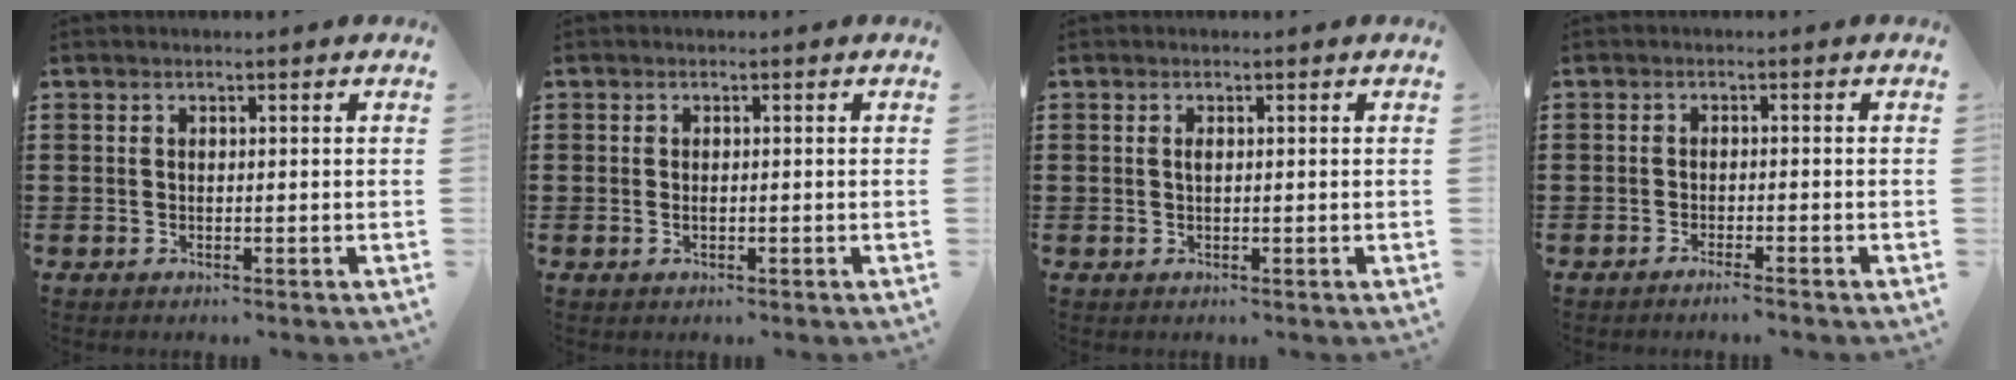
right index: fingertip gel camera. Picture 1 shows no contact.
{"total": 0.8, "force": [-0.1, 0.3, 0.7], "torque": [-0.016, -0.002, -0.002]}
{"total": 0.7, "force": [0.1, 0.2, 0.7], "torque": [-0.014, -0.001, 0.002]}
{"total": 1.5, "force": [-1.3, -0.1, 0.6], "torque": [-0.010, 0.000, -0.025]}